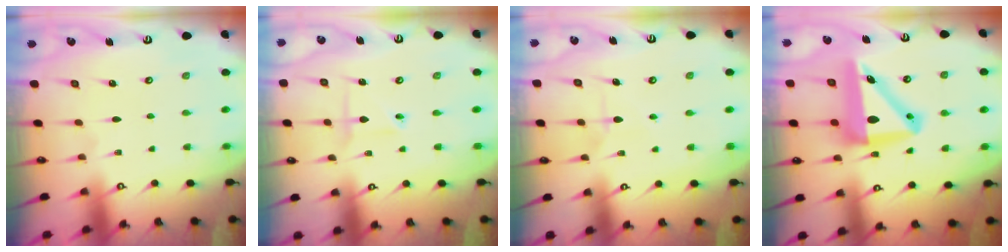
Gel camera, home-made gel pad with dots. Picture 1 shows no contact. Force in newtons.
{"total": 3.3, "press": 3.3, "slide": 0.3}
{"total": 5.9, "press": 5.9, "slide": 0.3}
{"total": 13.5, "press": 13.1, "slide": 3.0}